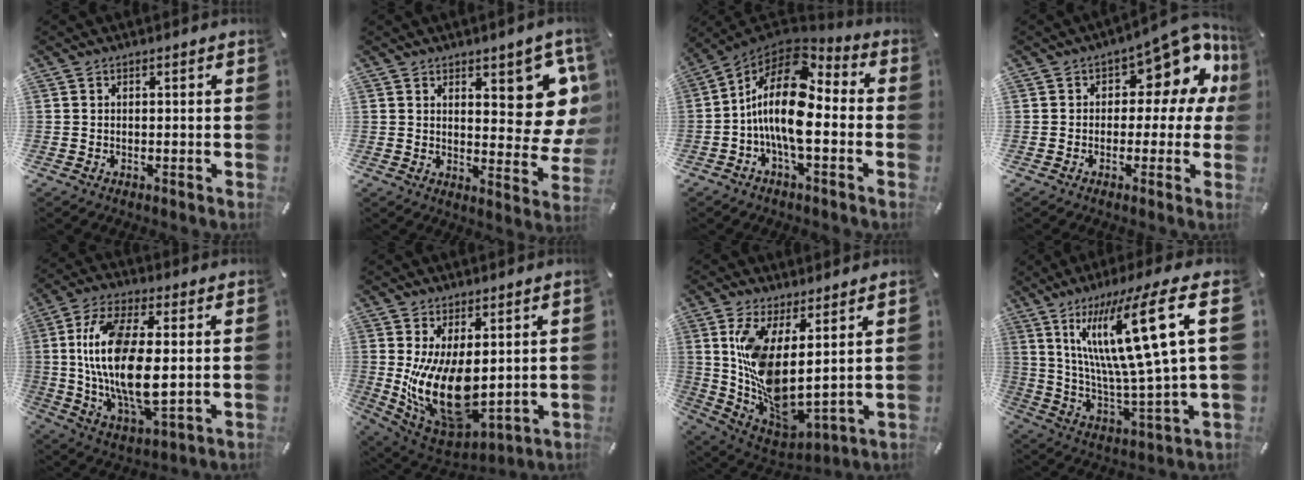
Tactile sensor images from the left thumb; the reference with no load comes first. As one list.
[{"total": 11.7, "force": [5.9, 5.4, 8.5], "torque": [-0.083, -0.057, 0.104]}, {"total": 16.2, "force": [-1.3, 7.8, 14.2], "torque": [-0.284, -0.007, -0.024]}, {"total": 11.5, "force": [5.9, 6.1, 7.8], "torque": [-0.101, -0.049, 0.102]}, {"total": 18.2, "force": [1.8, 8.0, 16.2], "torque": [-0.349, -0.009, 0.028]}, {"total": 15.8, "force": [1.6, 9.1, 12.7], "torque": [-0.247, -0.039, 0.044]}, {"total": 11.6, "force": [3.9, 4.7, 9.9], "torque": [-0.207, -0.067, 0.076]}, {"total": 23.2, "force": [9.1, 4.3, 20.8], "torque": [-0.395, -0.043, 0.128]}]